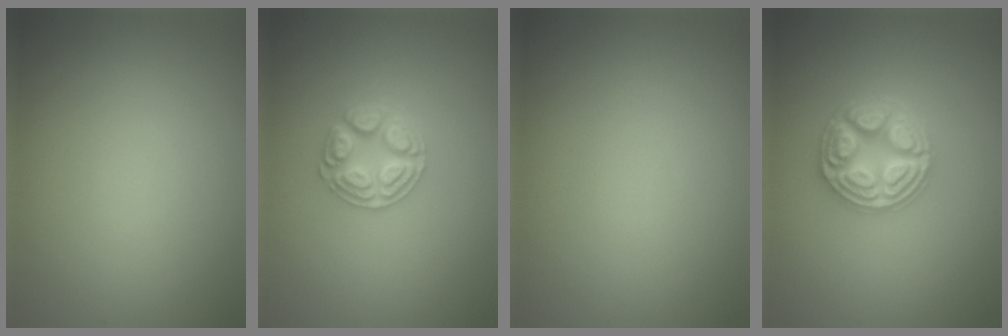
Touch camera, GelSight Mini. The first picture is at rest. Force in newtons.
{"total": 3.0, "press": 2.9, "slide": 0.4}
{"total": 0.0}
{"total": 4.8, "press": 4.7, "slide": 0.6}